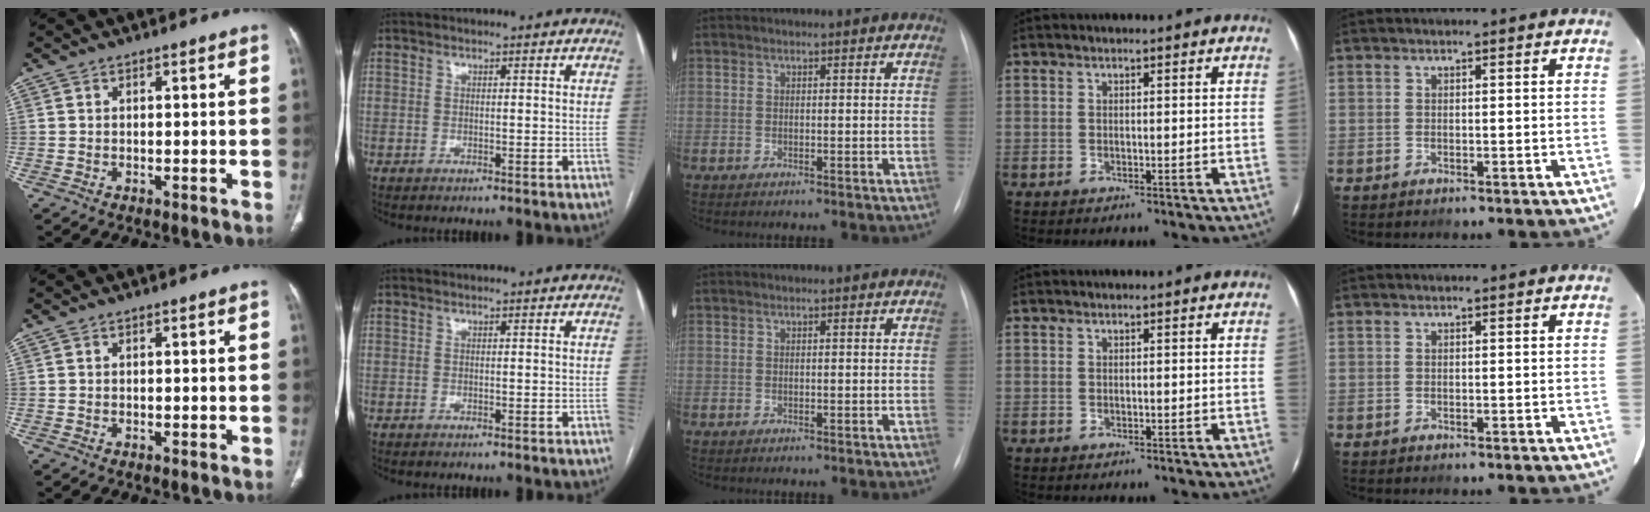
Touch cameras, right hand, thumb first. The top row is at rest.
{}